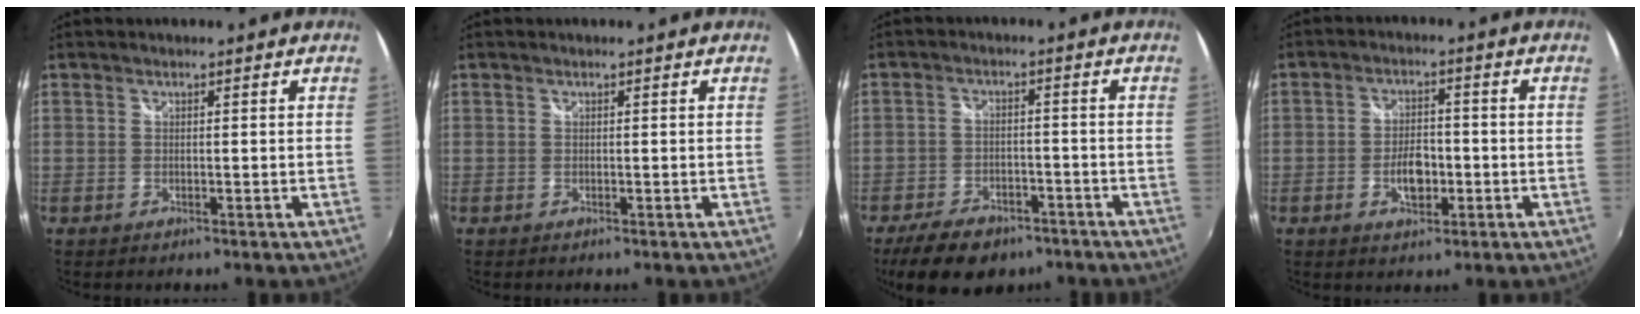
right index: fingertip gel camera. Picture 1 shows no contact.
{"total": 0.0}
{"total": 12.4, "force": [-8.8, 6.4, 6.0], "torque": [-0.147, -0.007, -0.132]}
{"total": 5.7, "force": [-1.8, 3.2, 4.4], "torque": [-0.084, 0.004, -0.027]}